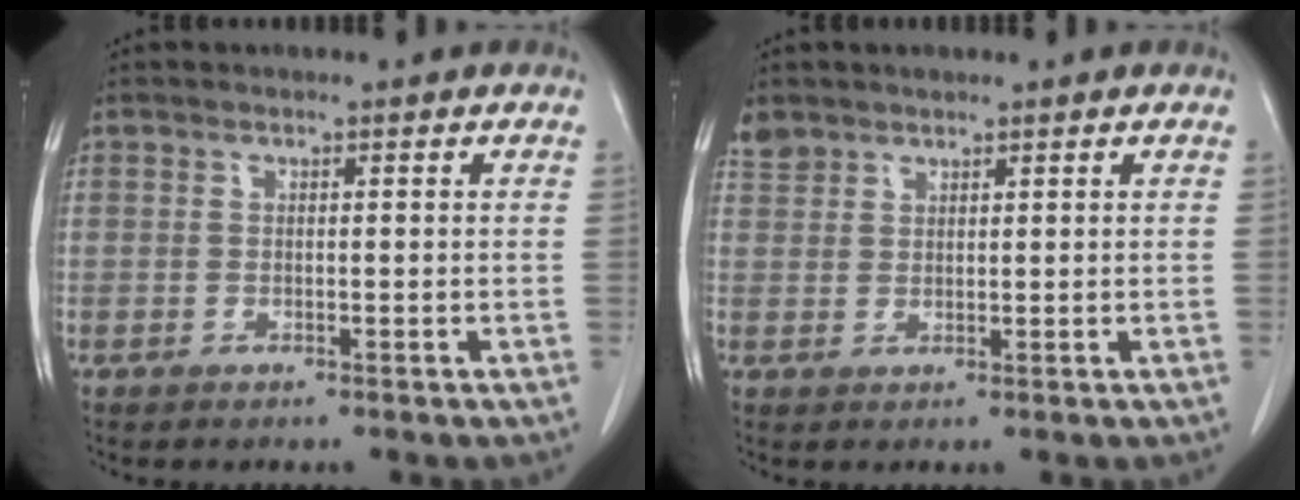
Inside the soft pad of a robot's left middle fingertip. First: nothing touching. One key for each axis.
{"total": 2.3, "fx": 2.0, "fy": 1.1, "fz": -0.1, "tx": 0.001, "ty": 0.008, "tz": 0.039}